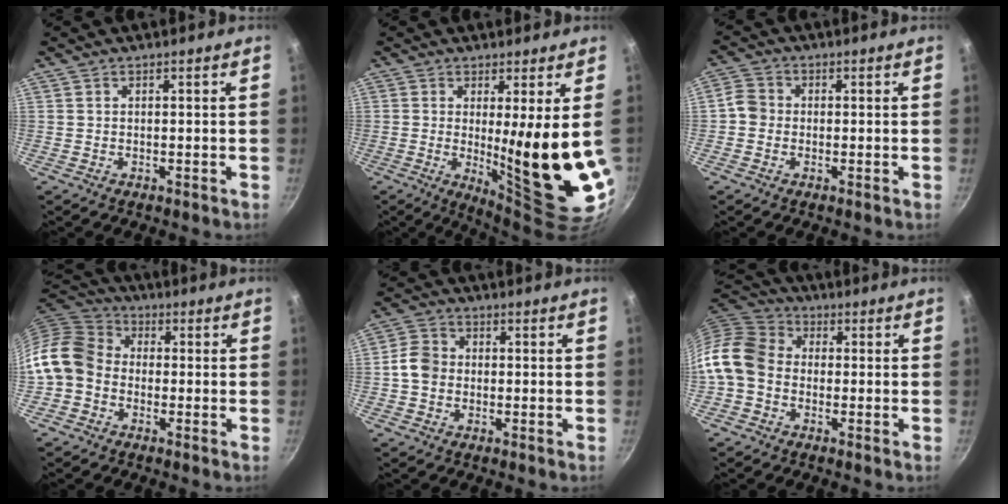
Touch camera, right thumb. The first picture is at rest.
{"total": 14.1, "force": [0.3, 1.8, 14.0], "torque": [-0.199, -0.043, 0.019]}
{"total": 3.6, "force": [-0.6, 3.3, 1.5], "torque": [-0.018, 0.012, -0.026]}
{"total": 11.1, "force": [-2.4, 9.0, 6.0], "torque": [-0.092, 0.036, -0.068]}
{"total": 5.3, "force": [-0.7, 4.5, 2.8], "torque": [-0.035, 0.014, -0.026]}
{"total": 11.6, "force": [-2.0, 9.2, 6.8], "torque": [-0.111, 0.031, -0.062]}